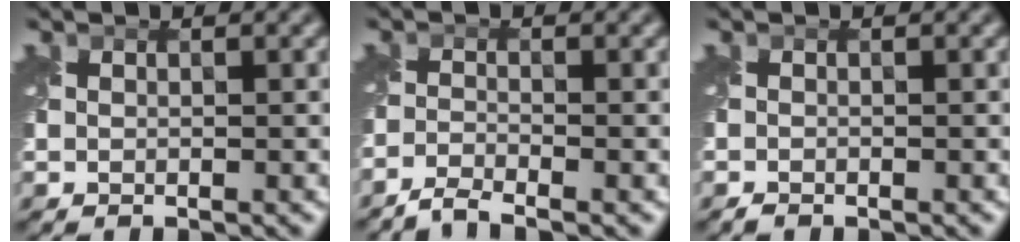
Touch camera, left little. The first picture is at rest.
{"total": 2.4, "force": [-2.2, 0.1, 0.9], "torque": [-0.018, -0.006, -0.057]}
{"total": 0.5, "force": [-0.5, 0.1, 0.0], "torque": [0.000, -0.006, -0.011]}